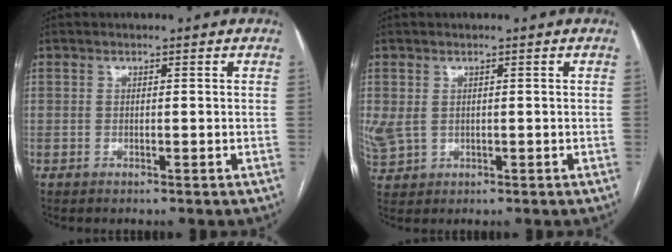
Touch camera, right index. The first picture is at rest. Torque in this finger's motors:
{"motor_torque": [0.52, 0.16, 0.24, 0.06]}